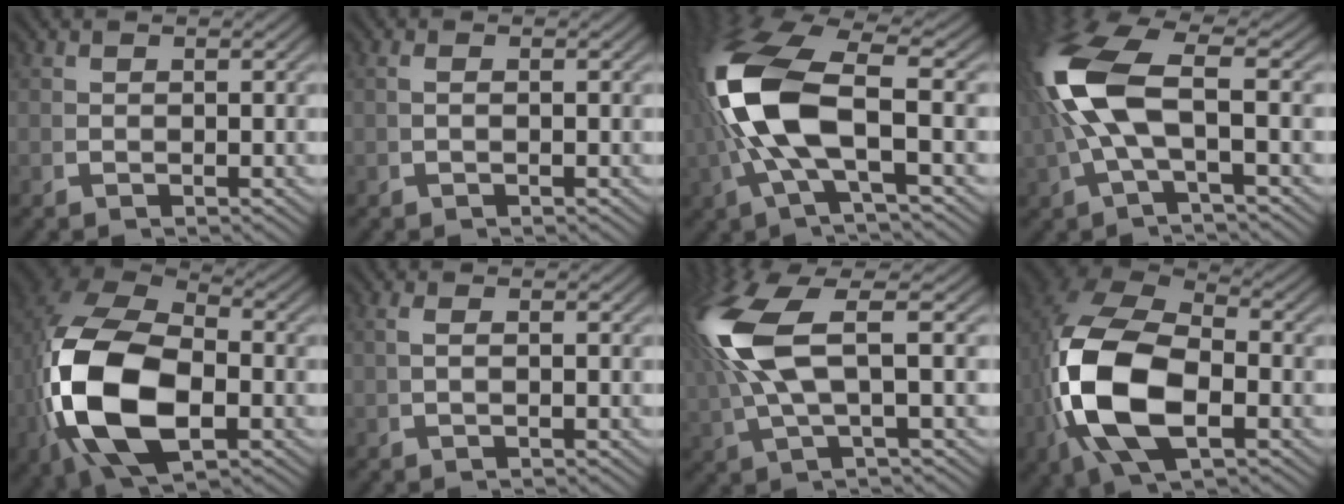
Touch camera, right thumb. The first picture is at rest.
{"total": 0.5, "force": [-0.2, -0.1, 0.5], "torque": [-0.012, 0.005, -0.003]}
{"total": 11.8, "force": [0.1, 5.2, 10.6], "torque": [-0.240, -0.009, 0.012]}
{"total": 9.4, "force": [0.8, 3.9, 8.5], "torque": [-0.195, 0.001, 0.020]}
{"total": 17.0, "force": [-1.4, 10.9, 13.0], "torque": [-0.322, -0.055, 0.007]}
{"total": 0.7, "force": [0.0, -0.2, 0.7], "torque": [-0.018, 0.006, 0.002]}
{"total": 9.8, "force": [1.7, 4.4, 8.6], "torque": [-0.193, 0.003, 0.035]}
{"total": 14.9, "force": [-1.0, 9.3, 11.6], "torque": [-0.290, -0.044, 0.003]}